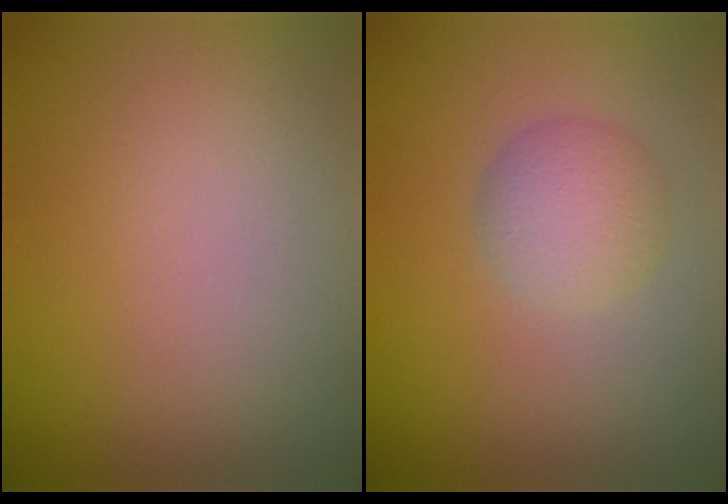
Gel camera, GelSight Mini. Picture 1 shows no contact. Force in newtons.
{"total": 3.3, "press": 3.3, "slide": 0.3}